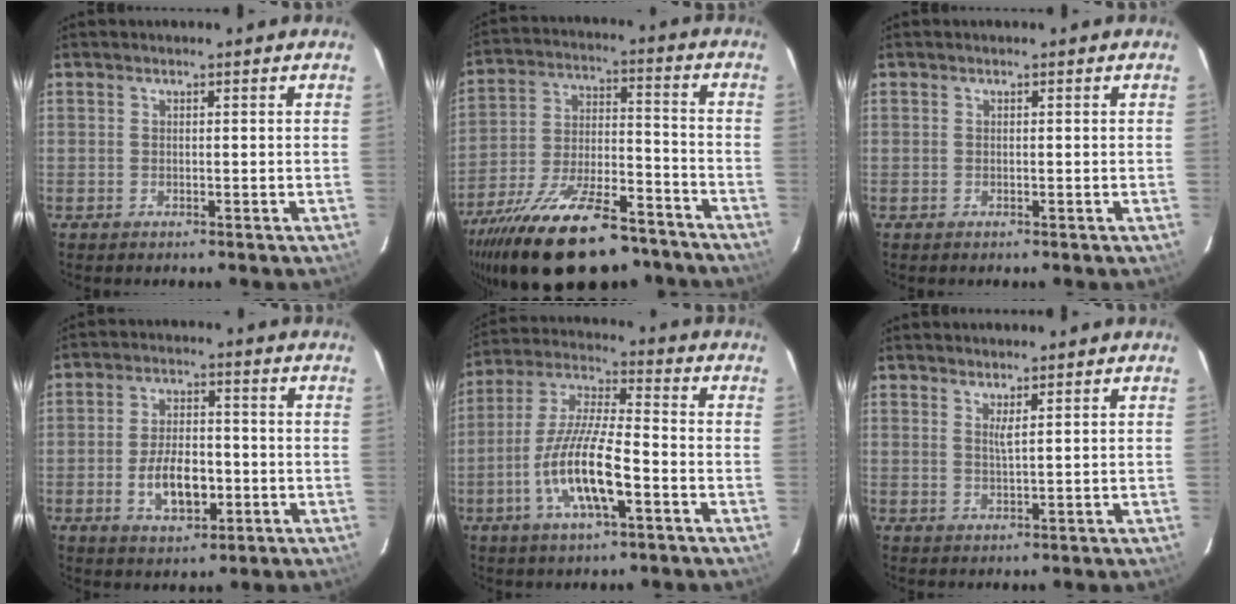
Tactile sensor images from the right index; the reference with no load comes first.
{"total": 27.0, "force": [-20.2, 10.0, 15.0], "torque": [-0.281, -0.027, -0.301]}
{"total": 0.0}
{"total": 8.8, "force": [-2.5, 4.6, 7.0], "torque": [-0.136, 0.003, -0.034]}
{"total": 13.6, "force": [-5.2, 3.1, 12.1], "torque": [-0.250, -0.007, -0.102]}
{"total": 1.7, "force": [1.2, 0.0, 1.2], "torque": [-0.024, -0.002, 0.020]}